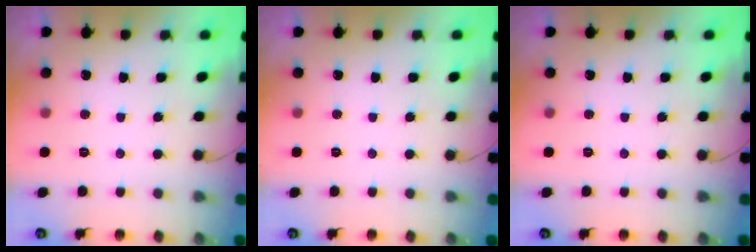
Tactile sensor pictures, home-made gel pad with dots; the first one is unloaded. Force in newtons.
{"total": 0.0}
{"total": 0.0}